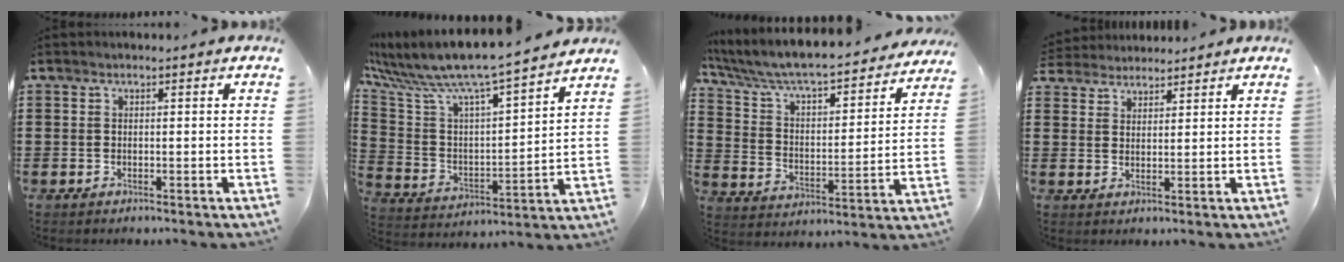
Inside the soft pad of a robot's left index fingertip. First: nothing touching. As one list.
[{"total": 8.1, "force": [7.4, 0.2, 3.3], "torque": [-0.102, -0.065, 0.118]}, {"total": 6.3, "force": [5.7, 0.5, 2.7], "torque": [-0.080, -0.054, 0.089]}, {"total": 3.1, "force": [2.9, 0.8, -0.4], "torque": [-0.004, -0.004, 0.055]}]